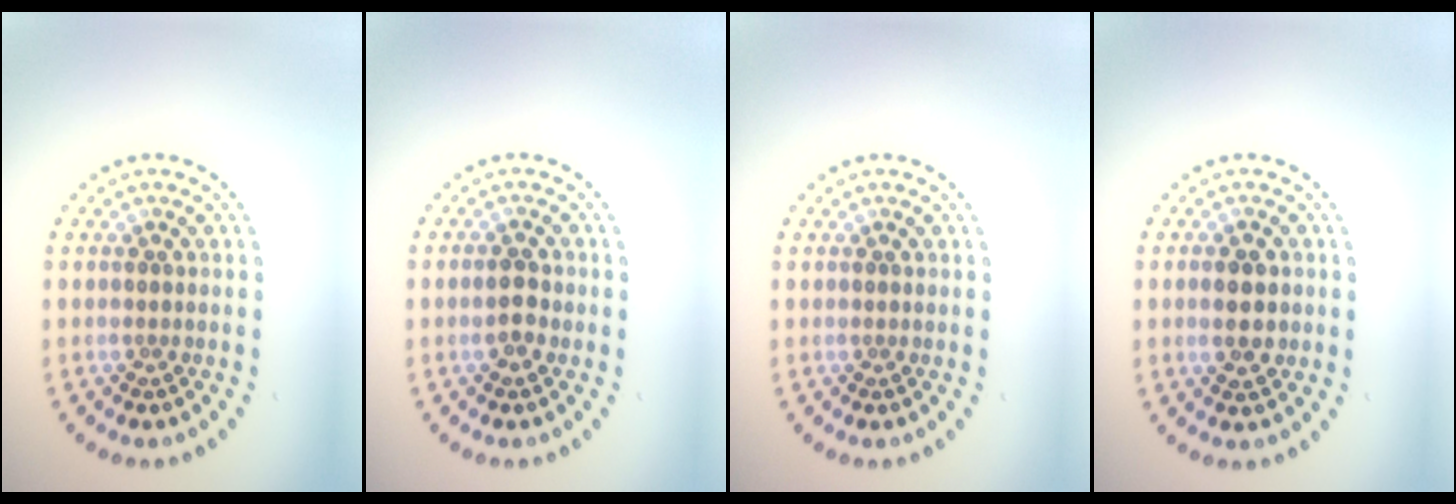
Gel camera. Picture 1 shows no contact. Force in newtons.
{"total": 1.9, "press": 1.9, "slide": 0.3}
{"total": 0.0}
{"total": 3.4, "press": 3.4, "slide": 0.1}